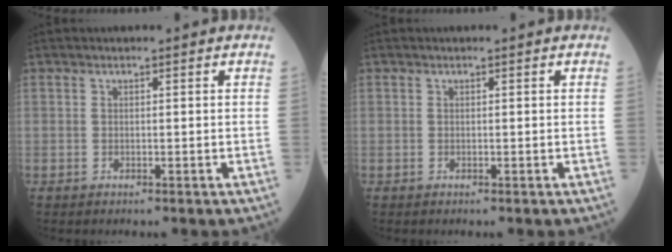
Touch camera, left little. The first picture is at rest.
{"total": 0.0}